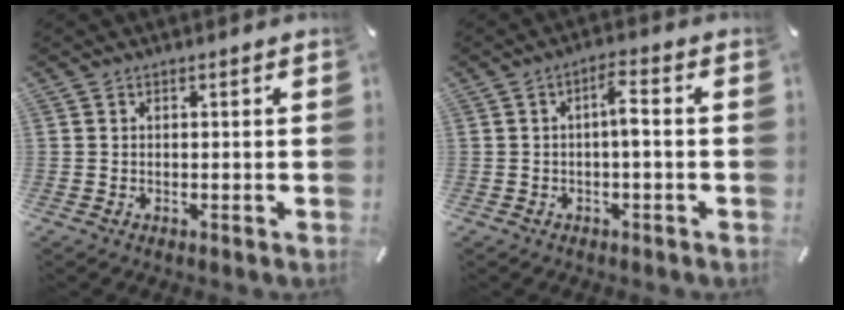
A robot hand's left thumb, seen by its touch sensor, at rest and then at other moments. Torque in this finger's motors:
{"motor_torque": [-0.13, 0.24, 0.00, -0.04, 0.16]}